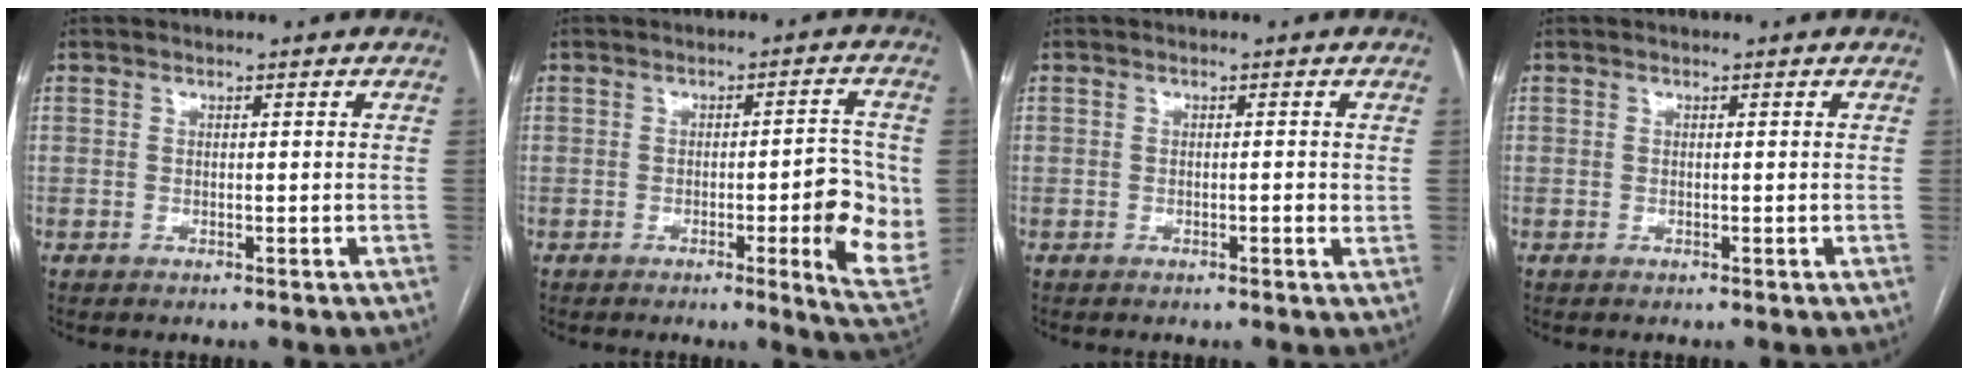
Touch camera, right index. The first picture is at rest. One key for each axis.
{"total": 9.6, "fx": -1.3, "fy": 1.5, "fz": 9.4, "tx": -0.104, "ty": -0.001, "tz": -0.016}
{"total": 1.2, "fx": -0.1, "fy": 0.3, "fz": 1.1, "tx": -0.020, "ty": 0.001, "tz": 0.001}
{"total": 0.0}